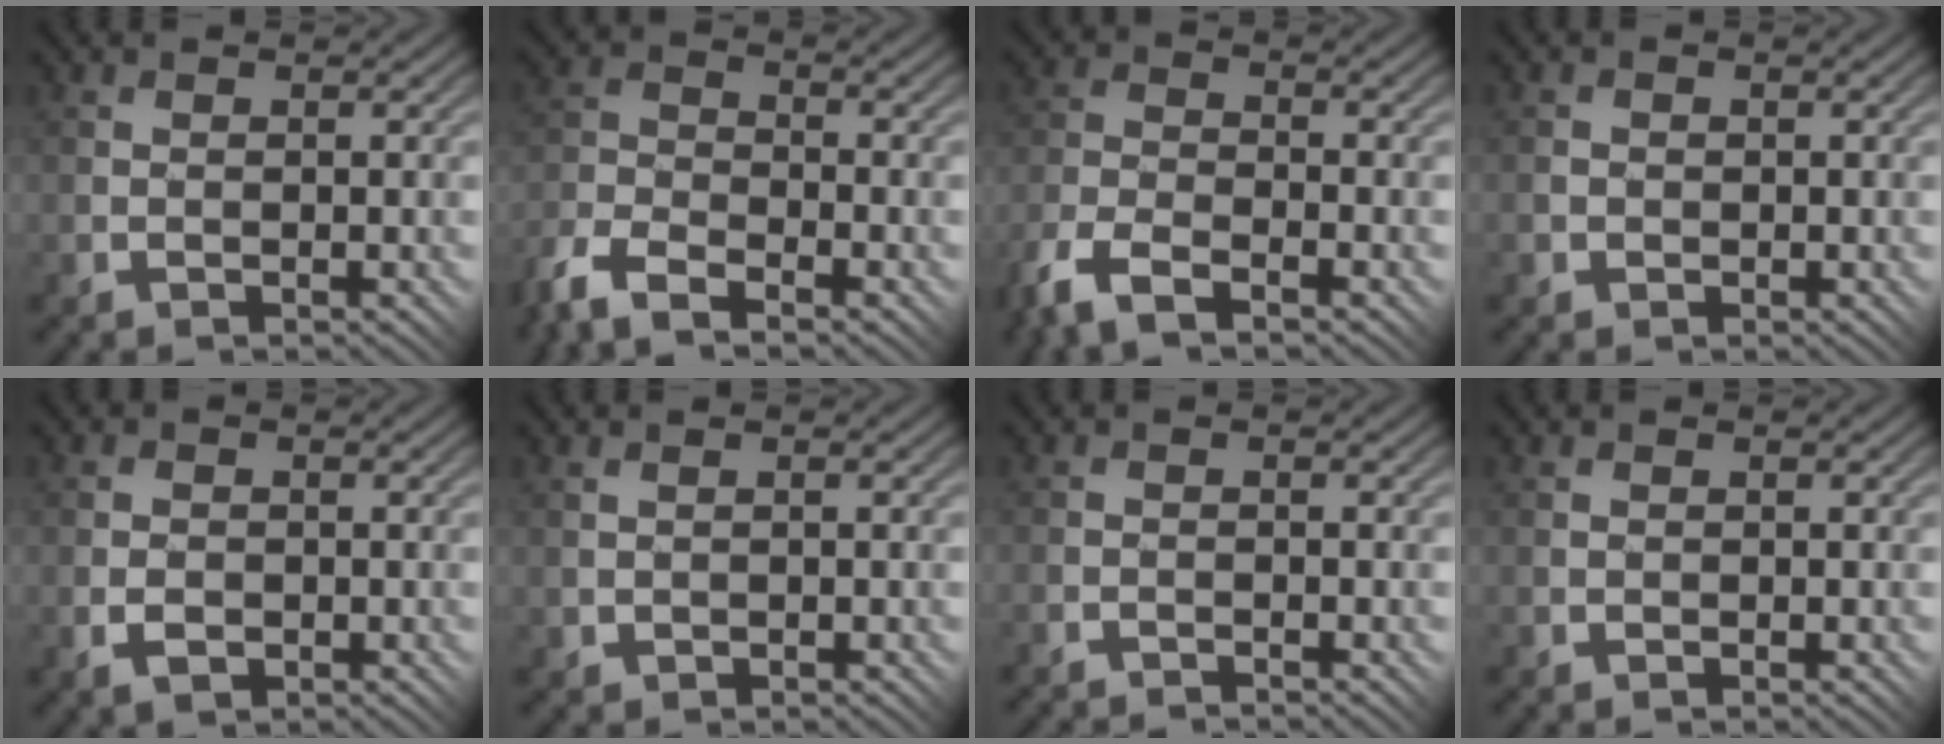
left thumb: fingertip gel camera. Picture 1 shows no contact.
{"total": 9.0, "force": [-6.7, 3.7, 4.8], "torque": [-0.112, -0.018, -0.135]}
{"total": 8.1, "force": [-5.8, 3.2, 4.7], "torque": [-0.107, -0.014, -0.118]}
{"total": 1.1, "force": [-0.2, 1.1, 0.0], "torque": [0.003, 0.000, -0.003]}
{"total": 2.3, "force": [-0.6, 1.8, 1.3], "torque": [-0.015, 0.000, -0.016]}
{"total": 0.9, "force": [0.2, 0.7, 0.5], "torque": [-0.012, -0.003, 0.006]}
{"total": 1.8, "force": [-1.7, -0.3, -0.4], "torque": [0.006, 0.003, -0.040]}
{"total": 0.0}